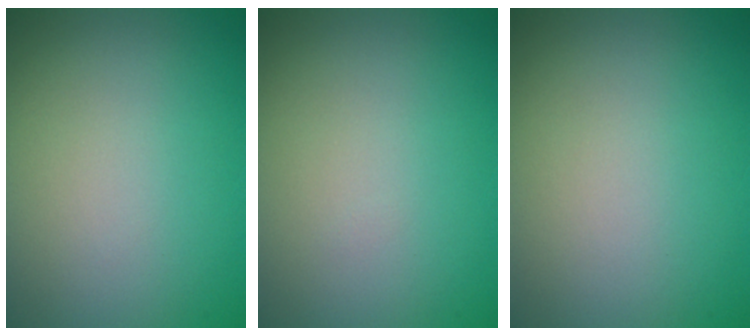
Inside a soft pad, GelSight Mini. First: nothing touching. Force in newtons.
{"total": 0.0}
{"total": 0.0}